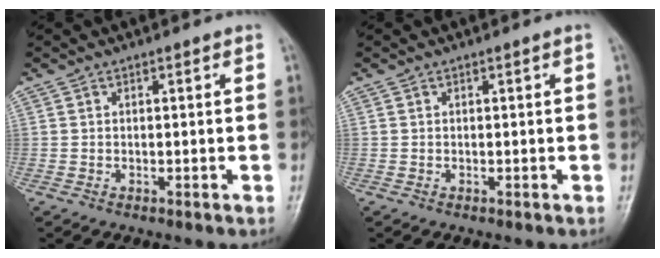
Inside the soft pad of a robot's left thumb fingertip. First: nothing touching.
{"total": 0.0}